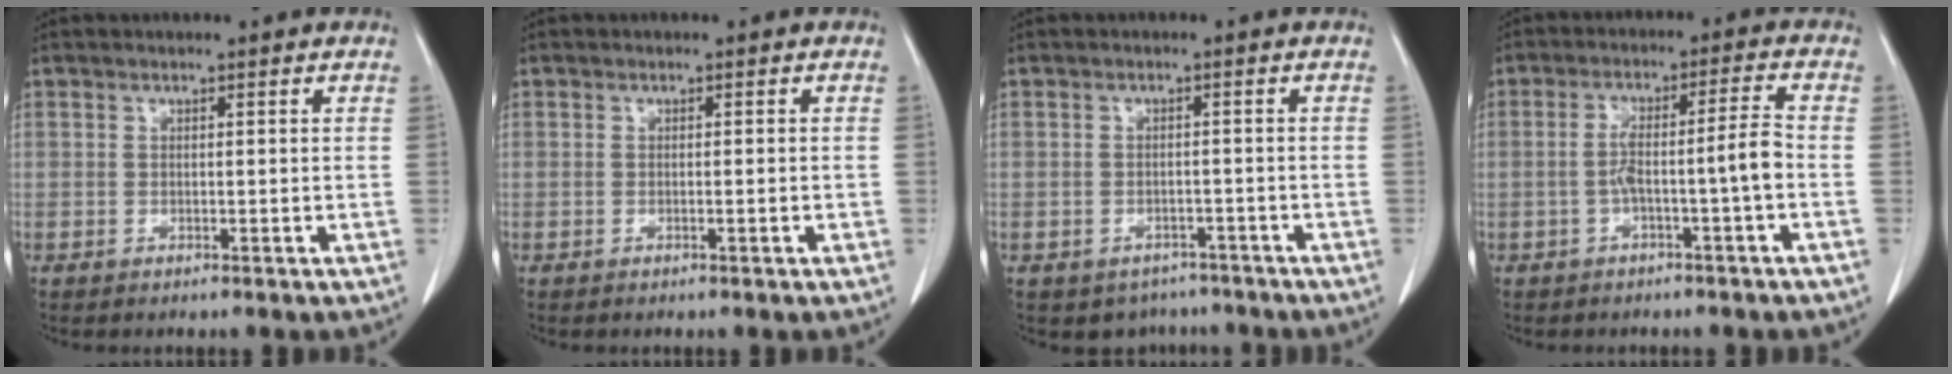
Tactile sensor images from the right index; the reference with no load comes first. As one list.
[{"total": 0.6, "force": [-0.3, 0.0, 0.6], "torque": [-0.013, 0.001, 0.001]}, {"total": 4.9, "force": [-4.1, 2.8, 0.3], "torque": [0.003, 0.013, -0.050]}, {"total": 7.2, "force": [-2.2, -0.7, 6.8], "torque": [-0.124, 0.027, -0.029]}]